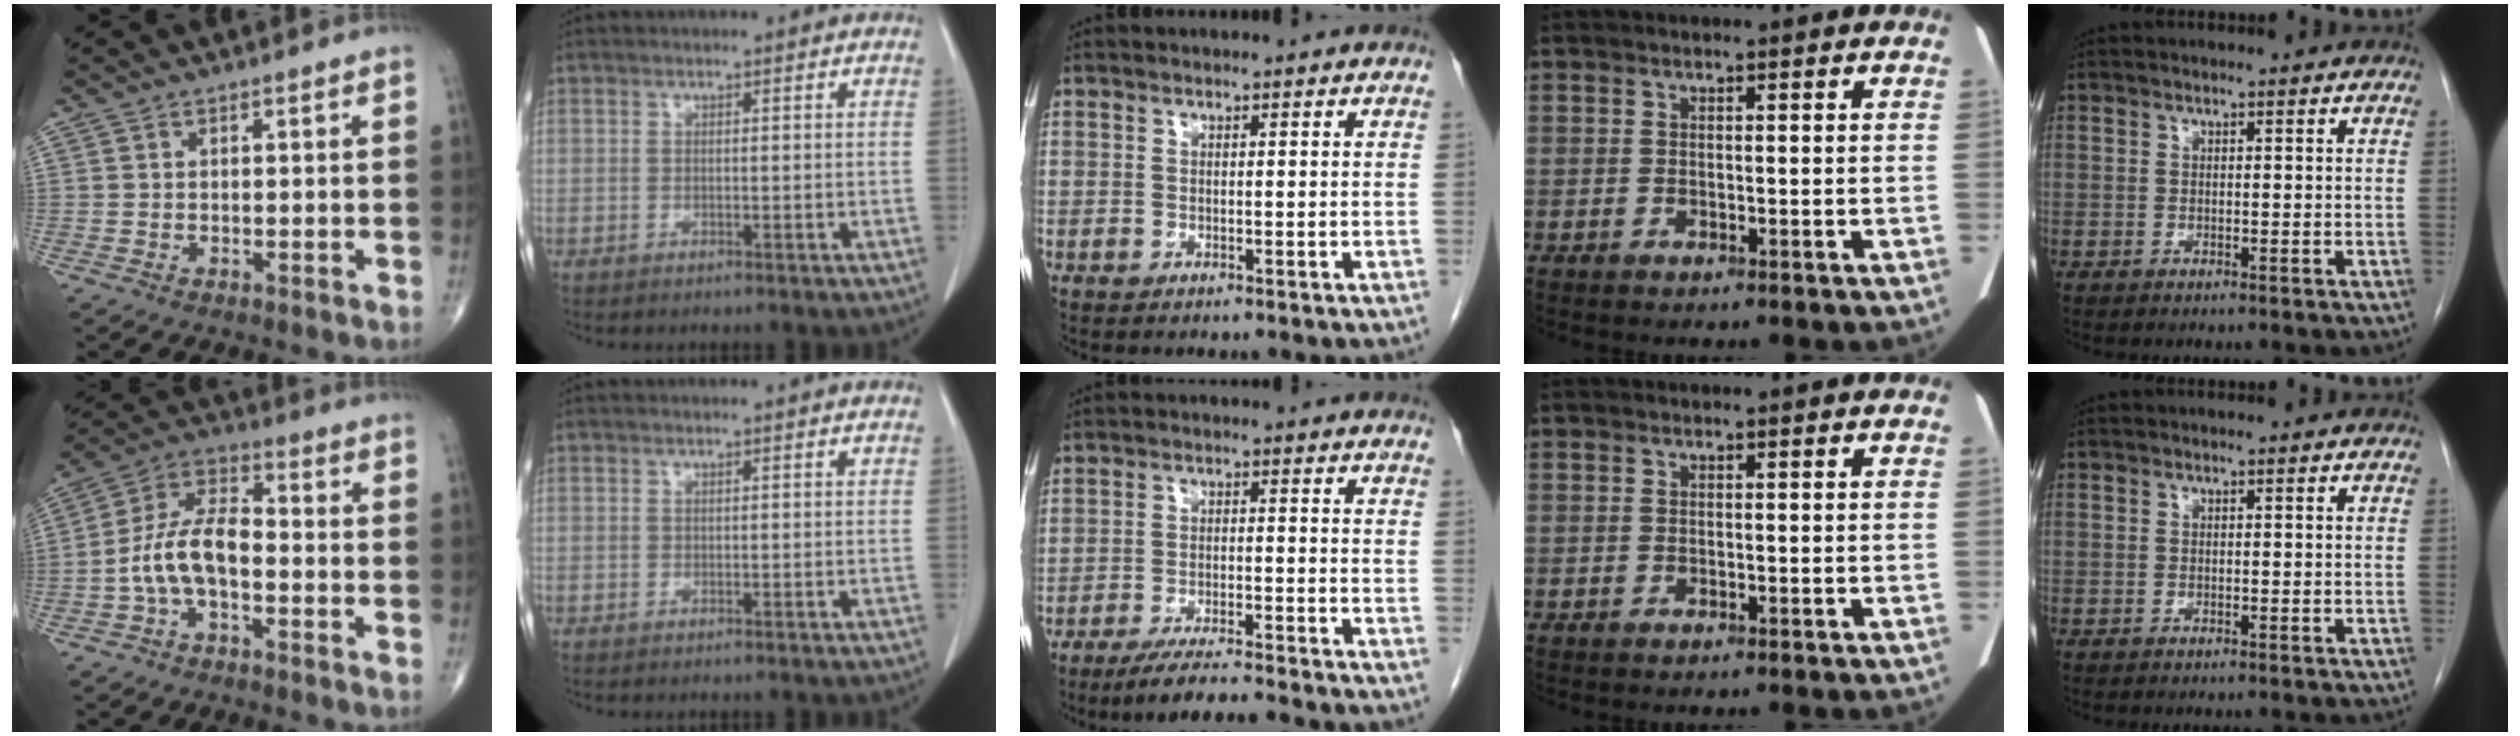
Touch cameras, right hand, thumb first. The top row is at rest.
{"thumb": {"total": 10.1, "force": [-2.6, 5.1, 8.4], "torque": [-0.161, 0.044, -0.057]}, "middle": {"total": 9.1, "force": [-8.1, -0.2, 4.2], "torque": [-0.055, -0.019, -0.129]}}